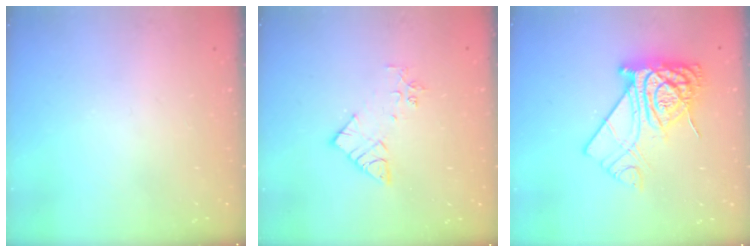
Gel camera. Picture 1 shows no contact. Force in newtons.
{"total": 8.8, "press": 8.8, "slide": 0.7}
{"total": 14.7, "press": 14.7, "slide": 1.5}